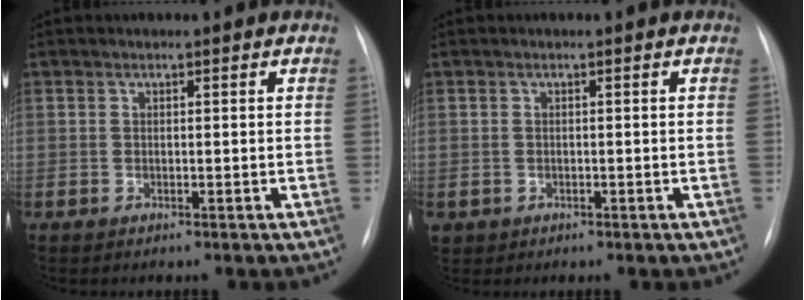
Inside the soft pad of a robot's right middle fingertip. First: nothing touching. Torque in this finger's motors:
{"motor_torque": [0.83, -1.01, 0.59, 0.10]}